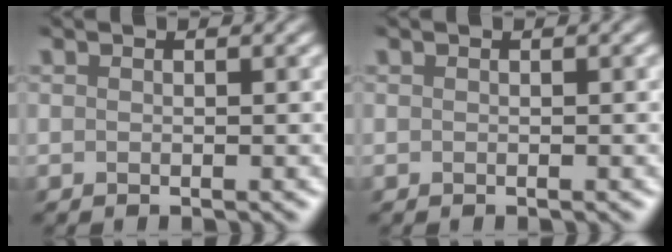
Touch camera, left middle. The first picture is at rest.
{"total": 0.0}